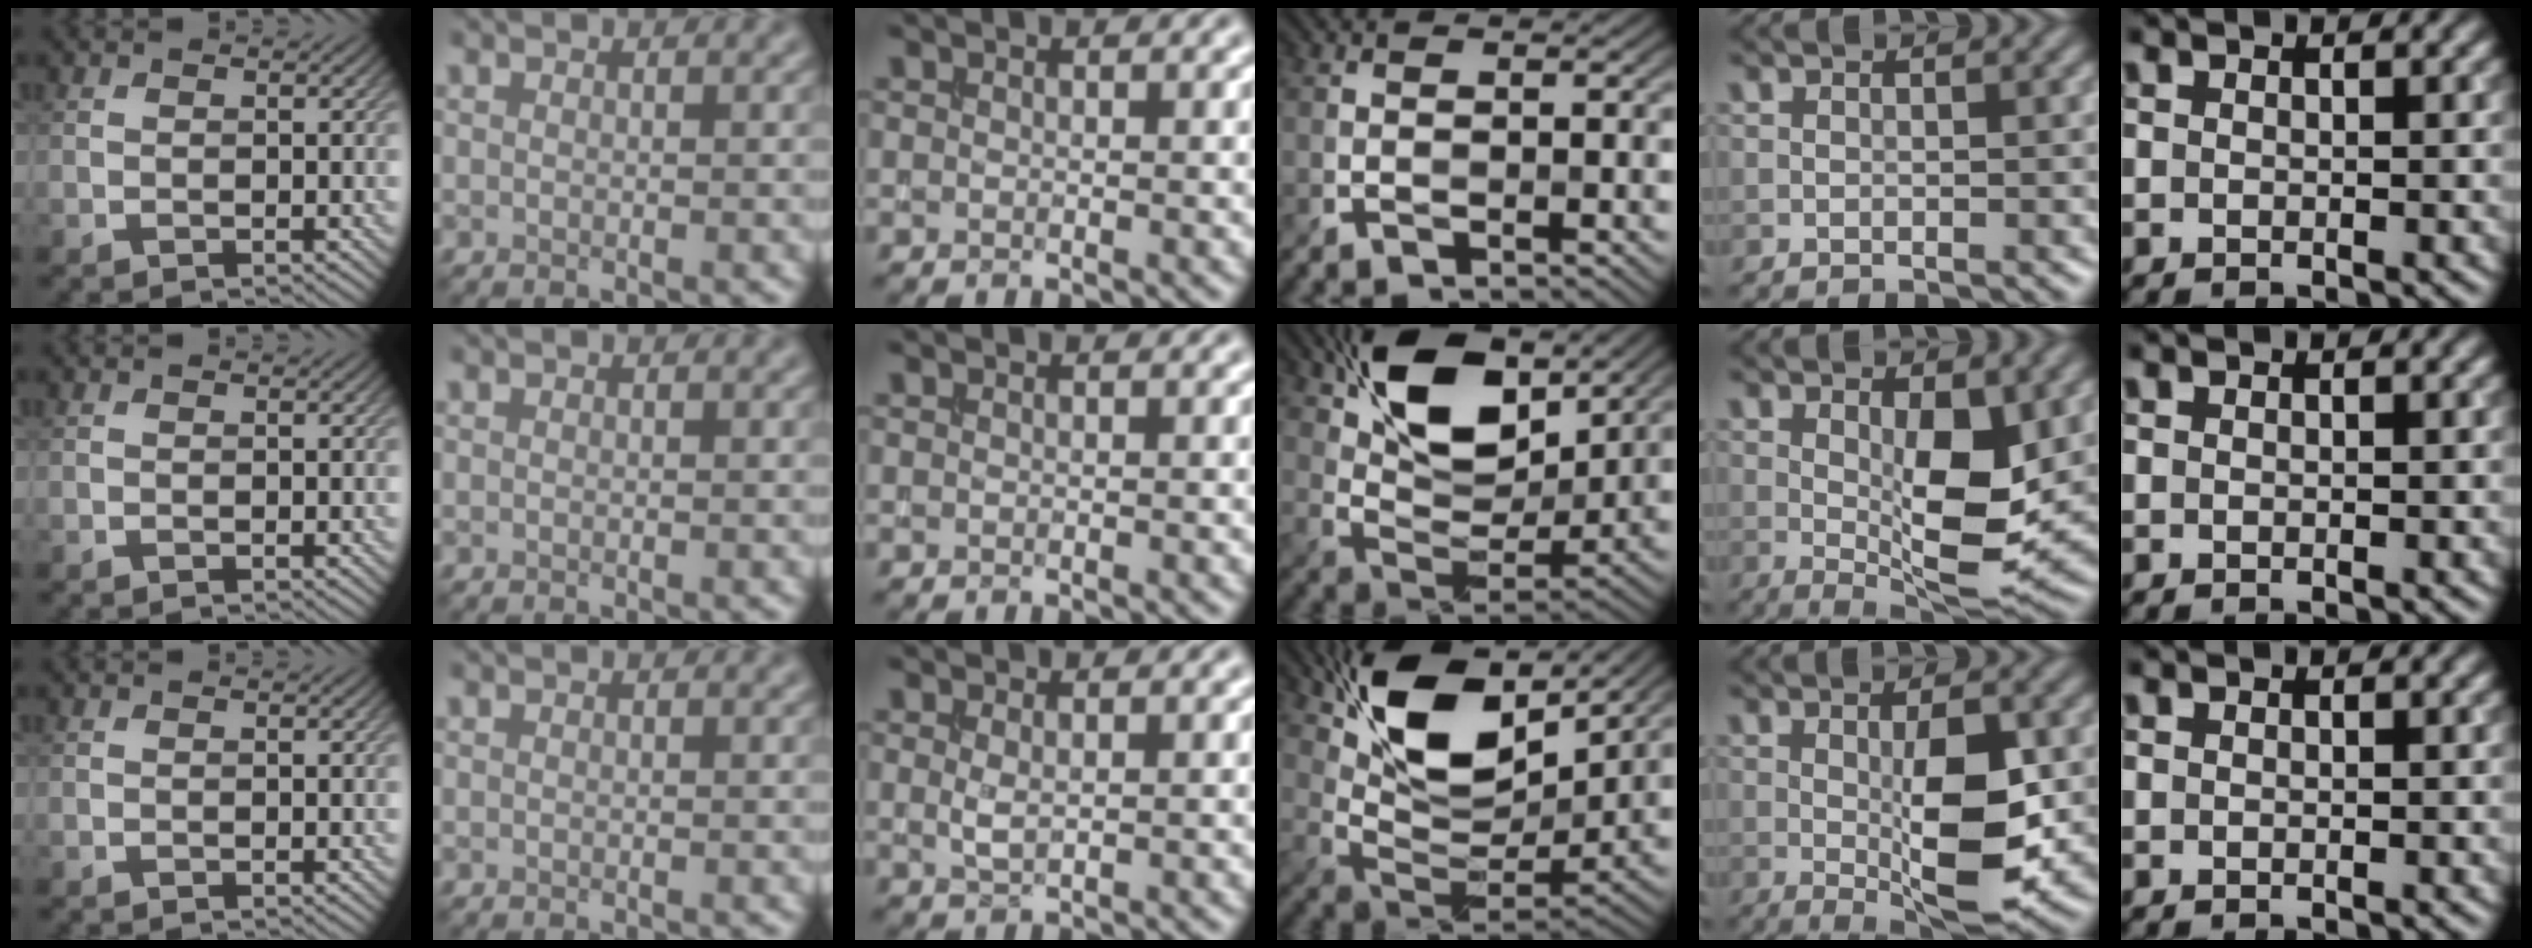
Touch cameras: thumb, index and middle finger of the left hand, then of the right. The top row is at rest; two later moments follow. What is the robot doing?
{"motion": "extract", "object": "drawer"}